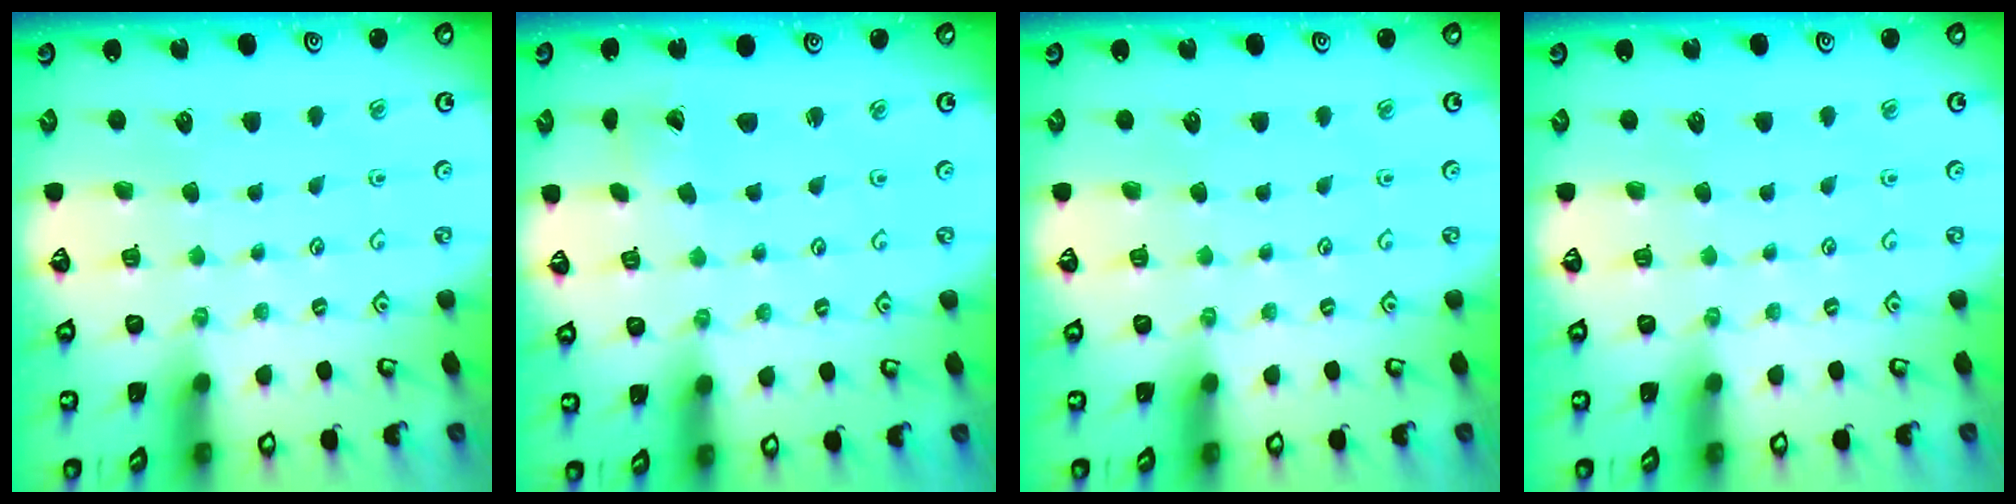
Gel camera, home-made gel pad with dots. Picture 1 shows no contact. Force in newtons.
{"total": 0.7, "press": 0.7, "slide": 0.0}
{"total": 0.0}
{"total": 0.0}